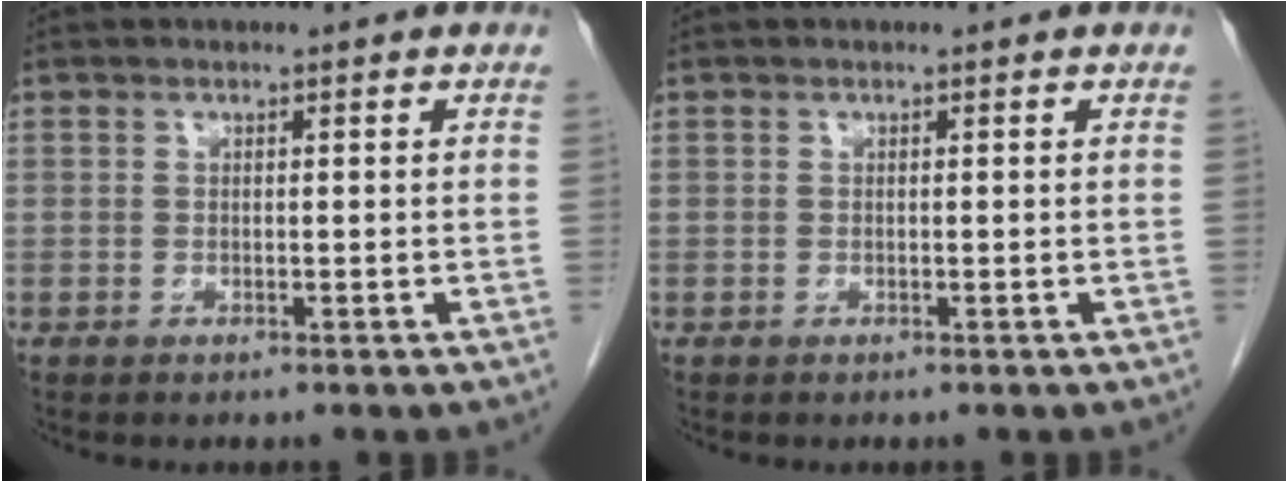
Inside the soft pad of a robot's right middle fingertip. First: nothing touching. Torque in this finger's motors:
{"motor_torque": [0.00, 0.00, 0.00, -0.01]}